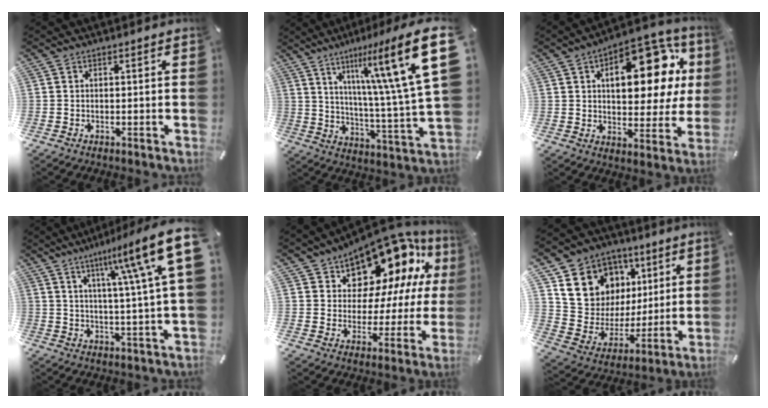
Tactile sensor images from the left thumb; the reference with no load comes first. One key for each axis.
{"total": 24.9, "fx": 11.1, "fy": 5.1, "fz": 21.7, "tx": -0.318, "ty": -0.064, "tz": 0.167}
{"total": 21.1, "fx": 7.1, "fy": 11.3, "fz": 16.3, "tx": -0.206, "ty": -0.042, "tz": 0.111}
{"total": 19.0, "fx": 7.6, "fy": 3.3, "fz": 17.1, "tx": -0.260, "ty": -0.035, "tz": 0.105}
{"total": 15.2, "fx": 12.3, "fy": 7.7, "fz": 4.5, "tx": -0.075, "ty": -0.115, "tz": 0.212}
{"total": 13.8, "fx": 6.2, "fy": 11.9, "fz": 3.1, "tx": -0.059, "ty": -0.044, "tz": 0.129}